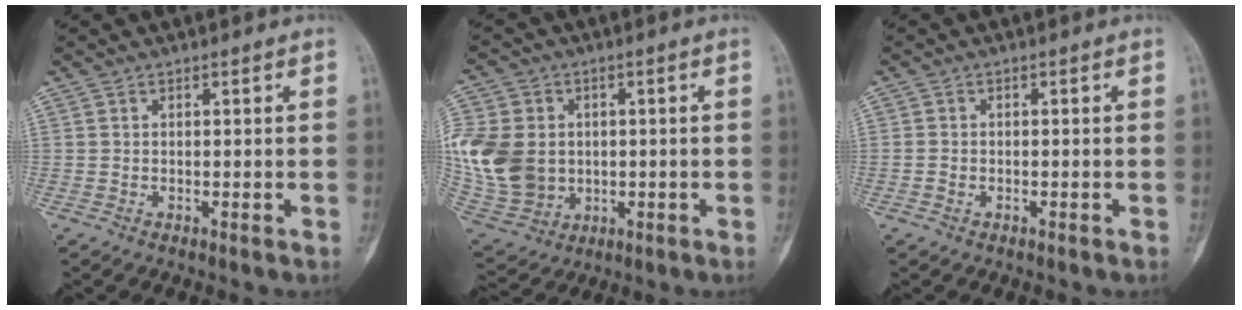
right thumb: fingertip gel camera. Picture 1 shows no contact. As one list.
[{"total": 18.6, "force": [0.4, 15.0, 10.9], "torque": [-0.244, 0.006, 0.030]}, {"total": 1.2, "force": [-0.6, 0.9, 0.5], "torque": [-0.009, 0.006, -0.010]}]